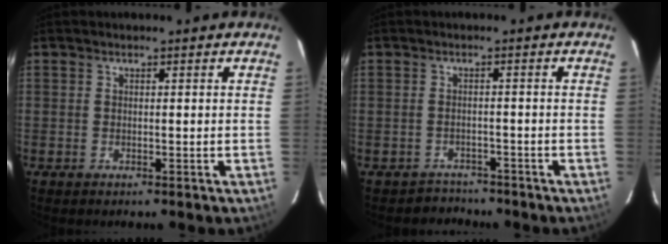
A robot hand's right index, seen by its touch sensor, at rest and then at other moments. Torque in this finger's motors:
{"motor_torque": [0.07, 0.17, -0.18, -0.14]}